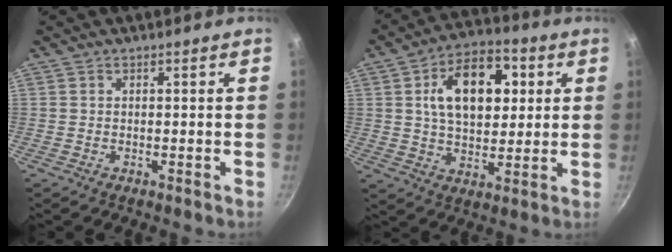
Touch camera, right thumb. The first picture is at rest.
{"total": 15.5, "force": [3.9, 9.3, 11.8], "torque": [-0.160, 0.003, 0.061]}